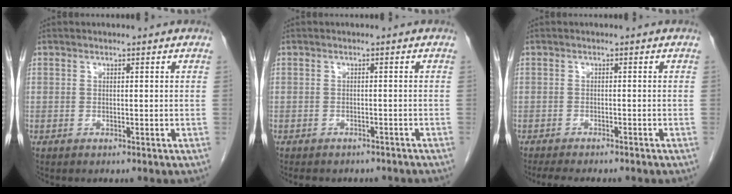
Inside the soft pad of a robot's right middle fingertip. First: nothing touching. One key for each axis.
{"total": 7.8, "fx": -6.9, "fy": 2.6, "fz": 2.6, "tx": -0.041, "ty": 0.000, "tz": -0.077}
{"total": 7.7, "fx": -6.6, "fy": 1.2, "fz": 3.8, "tx": -0.053, "ty": -0.011, "tz": -0.090}